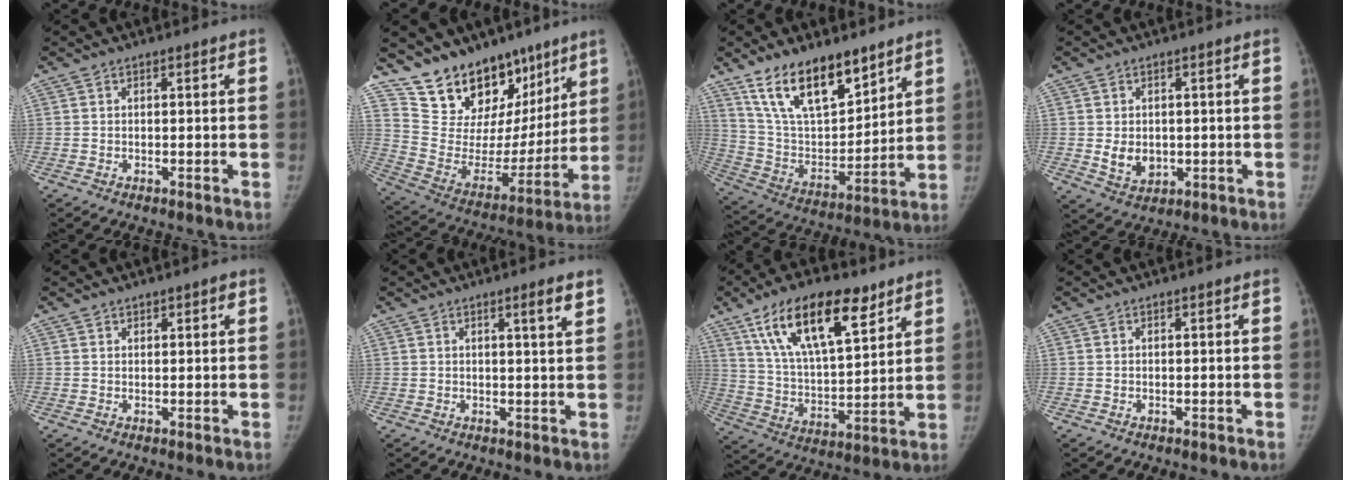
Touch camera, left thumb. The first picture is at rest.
{"total": 22.5, "force": [16.0, 12.7, 9.4], "torque": [-0.085, -0.076, 0.269]}
{"total": 18.2, "force": [12.5, 8.0, 10.5], "torque": [-0.136, -0.070, 0.237]}
{"total": 5.3, "force": [-0.1, 4.2, 3.2], "torque": [-0.033, -0.008, 0.011]}
{"total": 1.5, "force": [1.0, 0.9, 0.6], "torque": [0.007, -0.003, 0.012]}
{"total": 3.2, "force": [1.9, -0.1, 2.5], "torque": [-0.037, -0.014, 0.028]}
{"total": 19.9, "force": [11.5, 8.2, 13.9], "torque": [-0.209, -0.039, 0.209]}
{"total": 0.0}